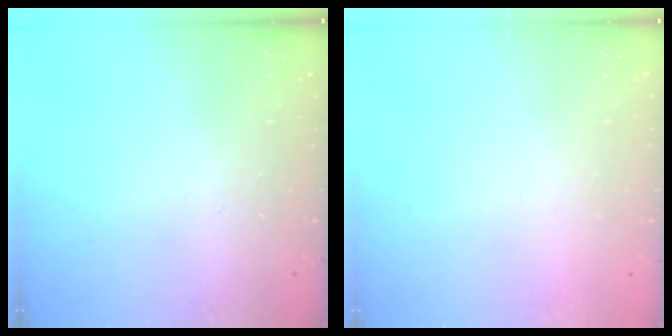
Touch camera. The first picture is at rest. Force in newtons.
{"total": 1.5, "press": 1.5, "slide": 0.1}